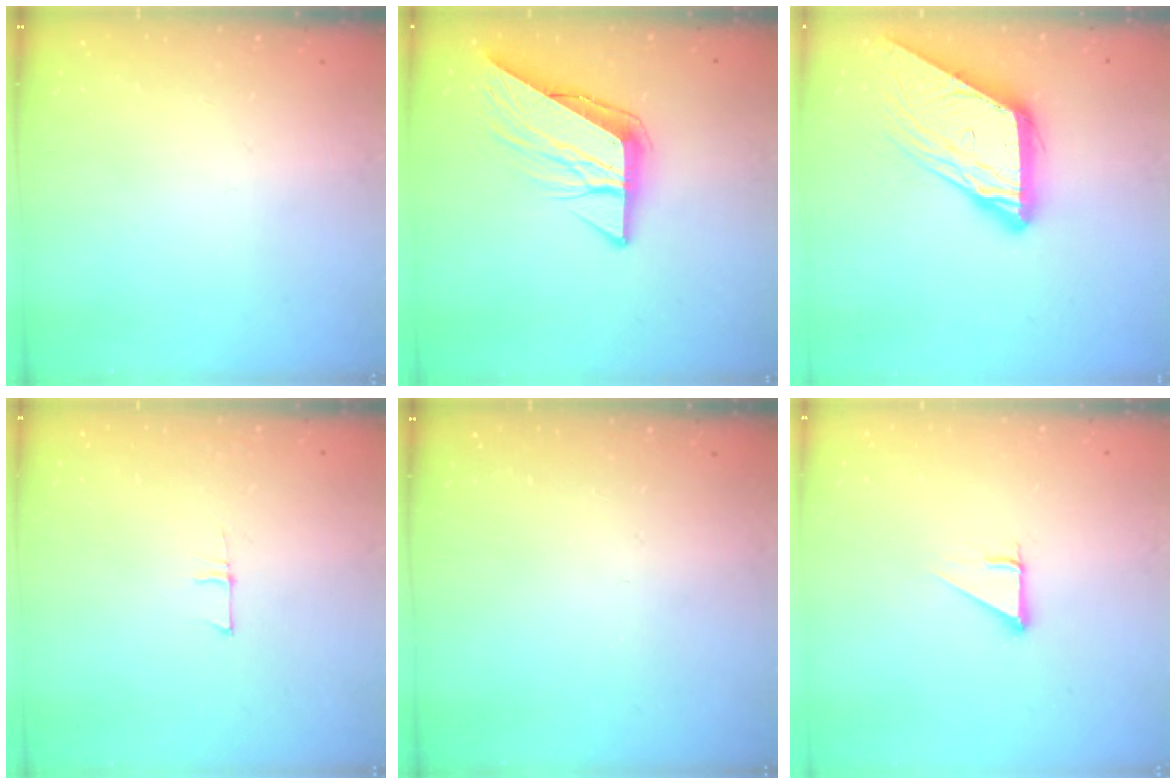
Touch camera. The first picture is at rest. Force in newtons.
{"total": 10.2, "press": 10.1, "slide": 1.3}
{"total": 13.1, "press": 13.1, "slide": 1.3}
{"total": 4.8, "press": 4.8, "slide": 0.3}
{"total": 0.0}
{"total": 2.7, "press": 2.7, "slide": 0.0}